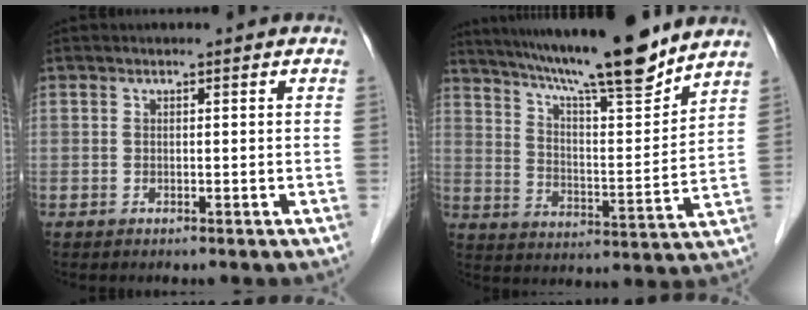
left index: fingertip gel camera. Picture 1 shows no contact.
{"total": 17.9, "force": [15.1, 0.6, 9.5], "torque": [-0.156, 0.002, 0.238]}